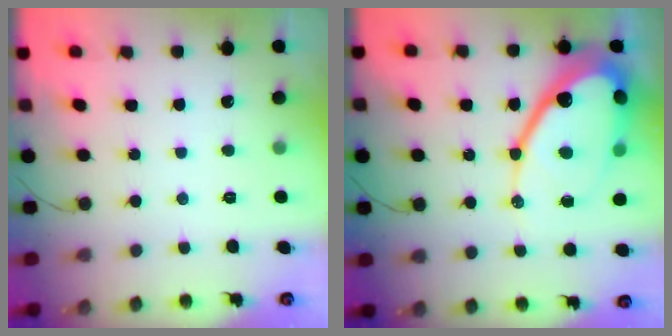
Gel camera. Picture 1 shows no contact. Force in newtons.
{"total": 22.4, "press": 22.3, "slide": 1.7}